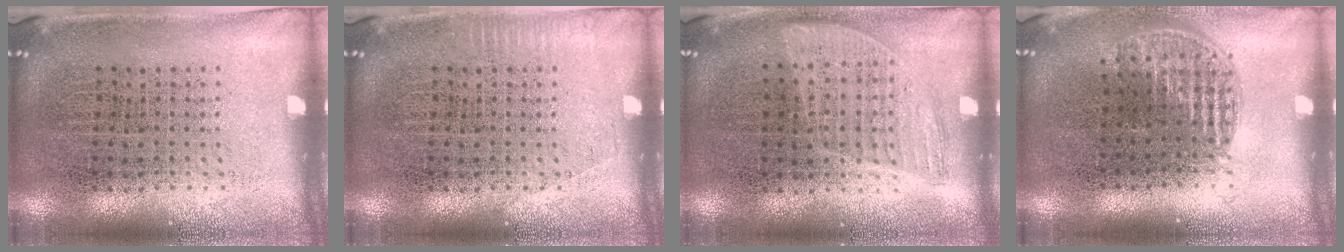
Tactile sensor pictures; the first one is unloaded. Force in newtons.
{"total": 0.6, "press": 0.6, "slide": 0.1}
{"total": 0.9, "press": 0.8, "slide": 0.4}
{"total": 1.1, "press": 1.0, "slide": 0.5}